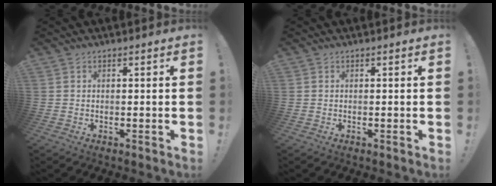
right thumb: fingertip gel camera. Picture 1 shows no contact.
{"total": 0.0}